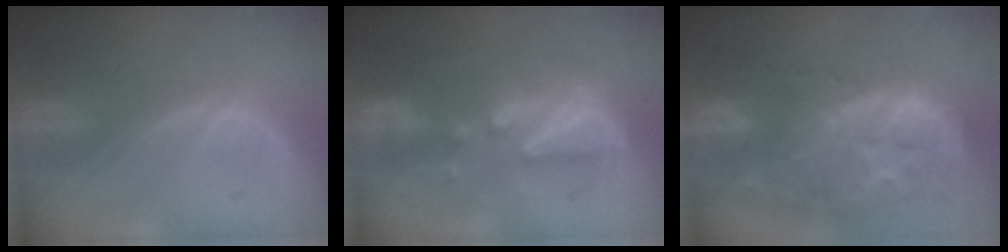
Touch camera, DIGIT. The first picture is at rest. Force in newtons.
{"total": 8.1, "press": 7.9, "slide": 2.0}
{"total": 14.9, "press": 12.0, "slide": 8.9}